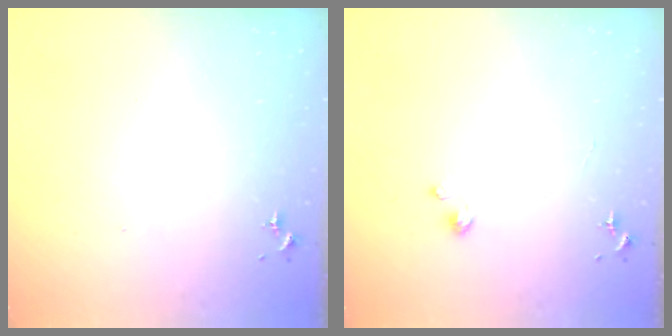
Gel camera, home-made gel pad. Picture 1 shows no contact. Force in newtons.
{"total": 2.2, "press": 2.2, "slide": 0.3}